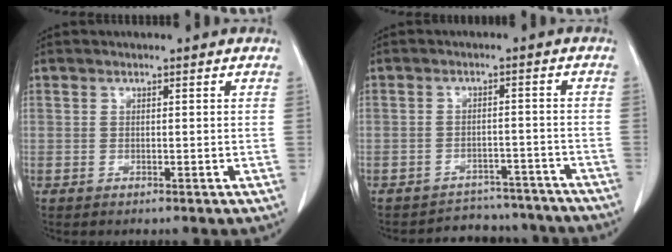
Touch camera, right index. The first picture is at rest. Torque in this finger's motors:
{"motor_torque": [-0.42, -0.28, -0.15, -0.07]}